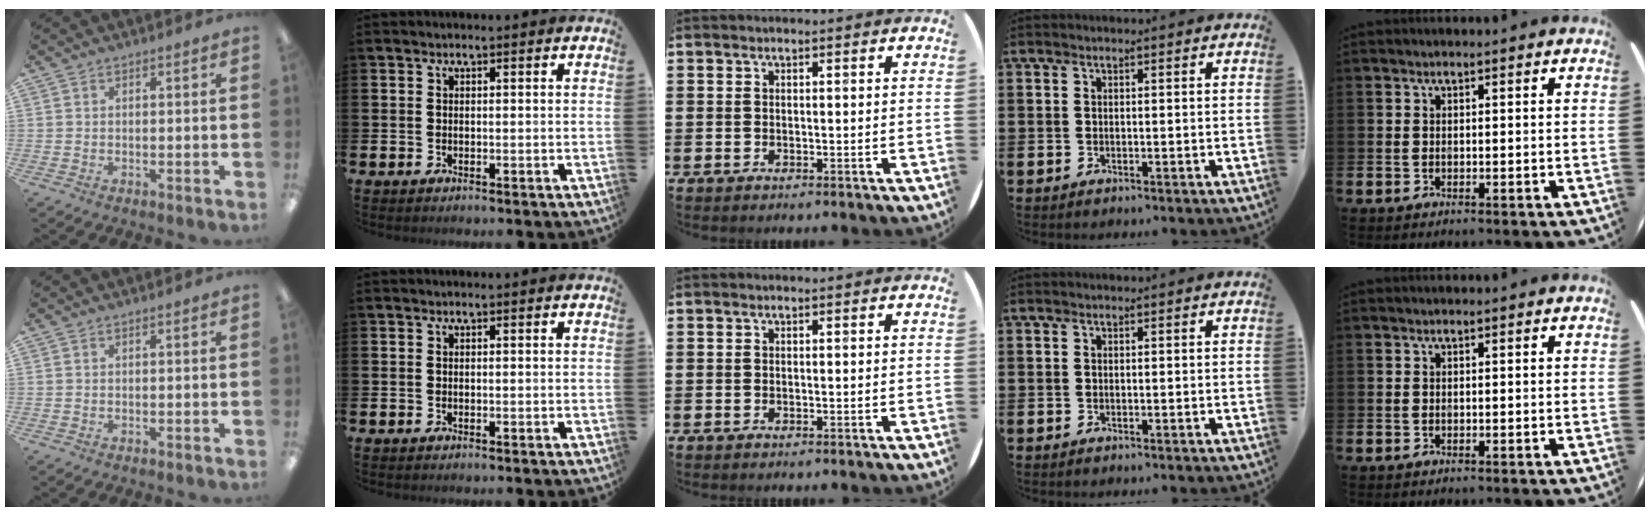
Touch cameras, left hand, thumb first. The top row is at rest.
{}